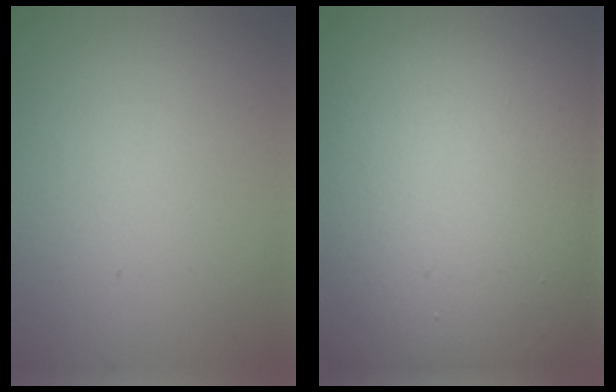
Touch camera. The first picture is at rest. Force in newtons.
{"total": 19.9, "press": 19.8, "slide": 1.2}